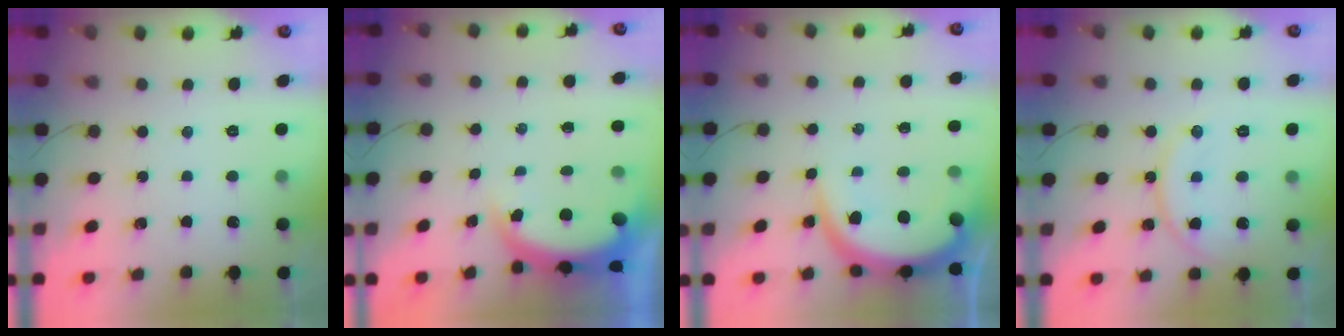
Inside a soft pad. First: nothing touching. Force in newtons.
{"total": 4.8, "press": 4.7, "slide": 1.2}
{"total": 11.3, "press": 11.2, "slide": 1.4}
{"total": 11.8, "press": 11.8, "slide": 0.2}